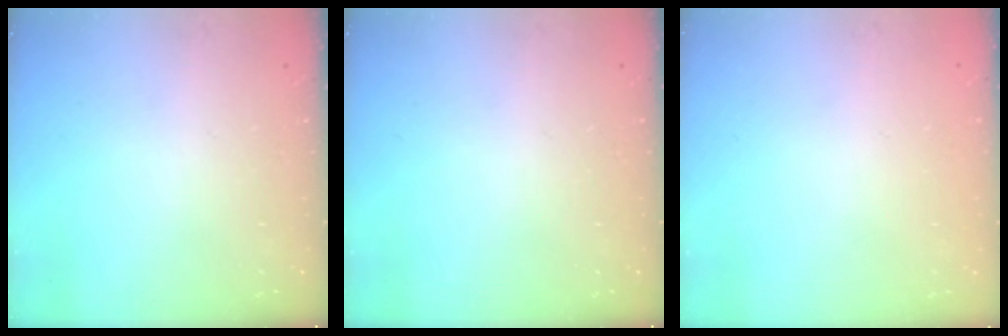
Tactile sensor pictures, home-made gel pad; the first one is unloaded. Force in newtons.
{"total": 0.0}
{"total": 0.0}